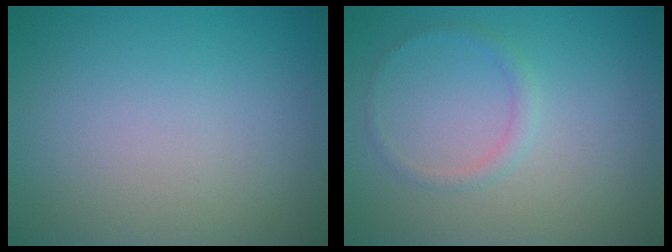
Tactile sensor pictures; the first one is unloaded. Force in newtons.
{"total": 1.0, "press": 1.0, "slide": 0.1}